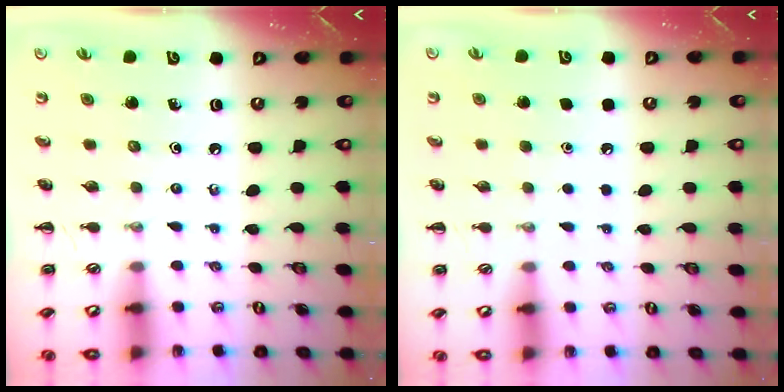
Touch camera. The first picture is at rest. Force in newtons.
{"total": 1.7, "press": 1.7, "slide": 0.1}